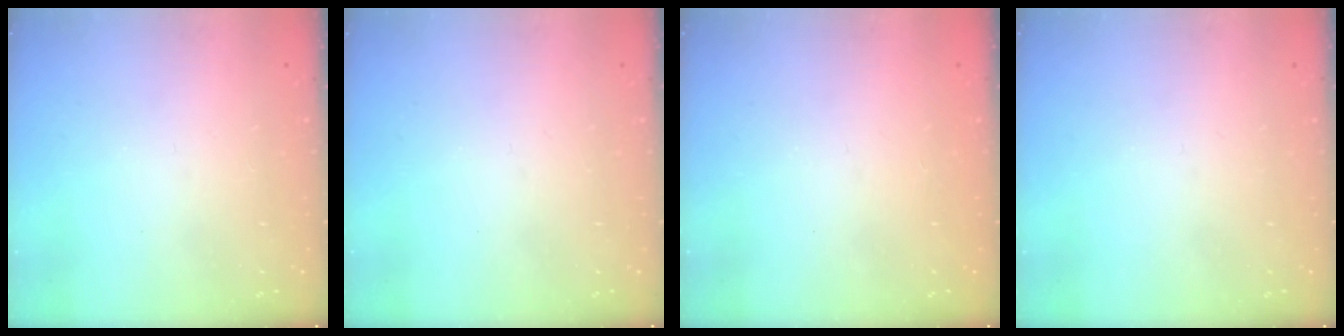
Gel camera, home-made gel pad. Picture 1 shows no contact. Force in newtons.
{"total": 0.0}
{"total": 1.3, "press": 1.0, "slide": 0.7}
{"total": 0.0}